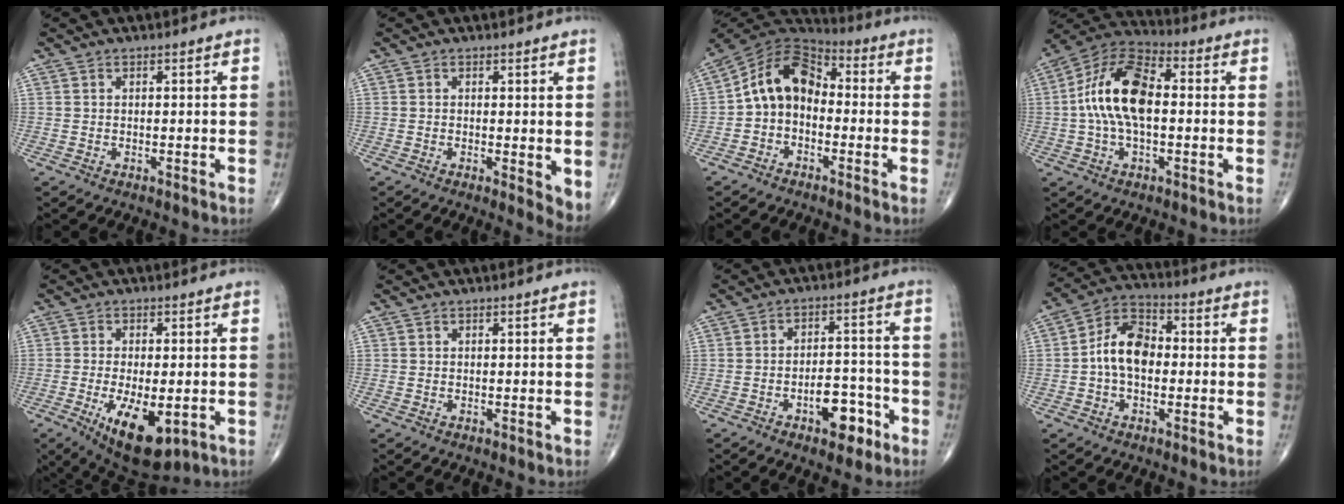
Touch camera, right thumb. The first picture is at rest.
{"total": 3.9, "force": [0.1, 1.4, 3.7], "torque": [-0.048, -0.012, -0.001]}
{"total": 10.9, "force": [-1.1, 8.0, 7.3], "torque": [-0.109, 0.043, -0.039]}
{"total": 15.1, "force": [0.5, 7.9, 12.8], "torque": [-0.243, 0.034, -0.004]}
{"total": 12.3, "force": [-4.0, 5.3, 10.3], "torque": [-0.165, -0.015, -0.050]}
{"total": 0.0}
{"total": 8.6, "force": [-4.2, 4.5, 6.1], "torque": [-0.064, 0.038, -0.060]}
{"total": 10.0, "force": [-0.6, 6.7, 7.4], "torque": [-0.119, 0.032, -0.025]}